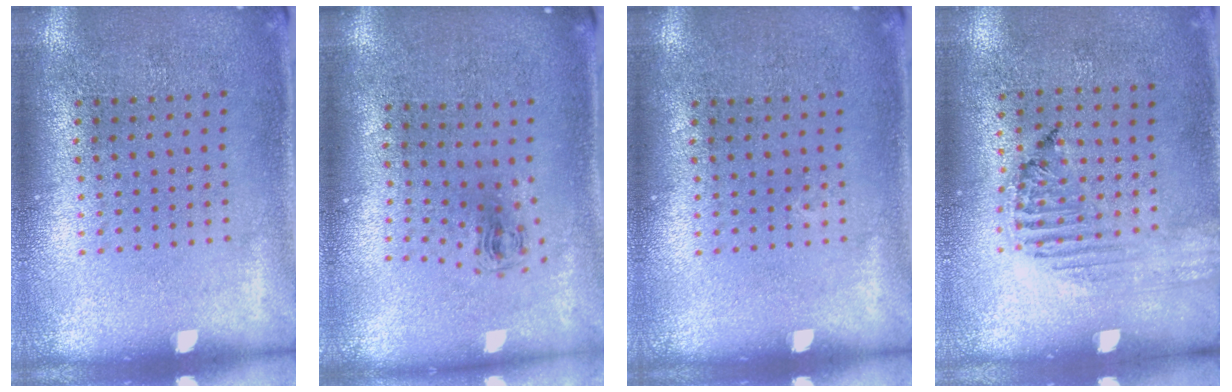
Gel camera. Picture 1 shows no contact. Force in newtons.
{"total": 0.7, "press": 0.4, "slide": 0.6}
{"total": 0.0}
{"total": 1.3, "press": 1.3, "slide": 0.2}